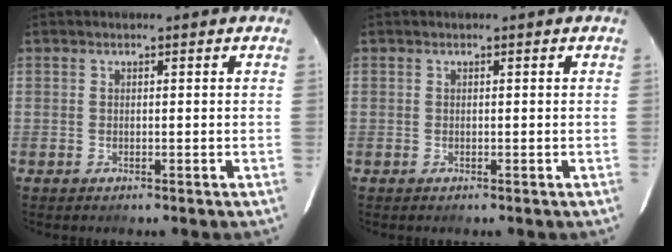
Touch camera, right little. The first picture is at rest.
{"total": 0.0}